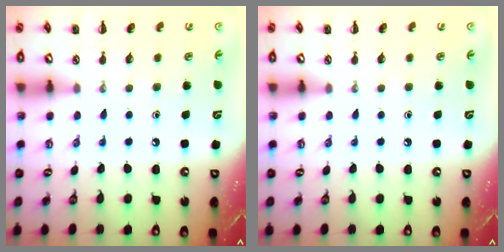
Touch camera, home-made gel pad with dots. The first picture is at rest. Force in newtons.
{"total": 0.0}